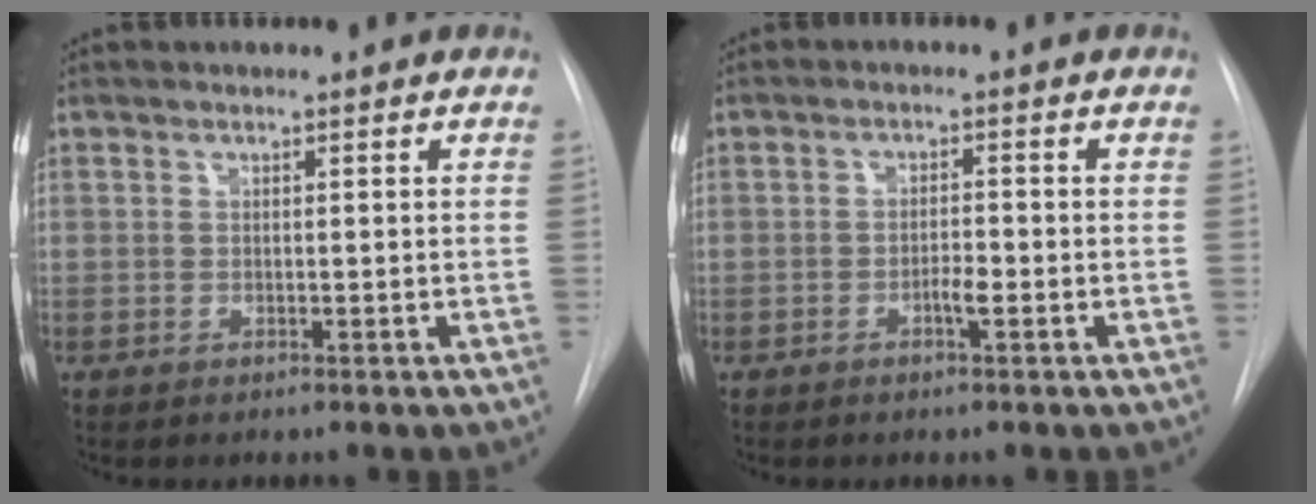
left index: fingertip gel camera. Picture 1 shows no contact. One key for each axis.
{"total": 2.0, "fx": -0.9, "fy": 0.4, "fz": 1.8, "tx": -0.029, "ty": 0.002, "tz": -0.017}